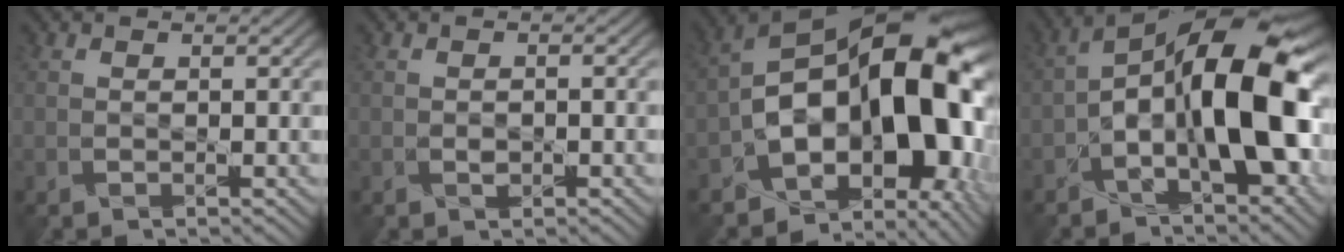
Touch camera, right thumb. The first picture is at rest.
{"total": 1.2, "force": [-0.6, 0.9, 0.6], "torque": [-0.009, -0.001, -0.003]}
{"total": 18.7, "force": [-2.6, 11.6, 14.5], "torque": [-0.214, -0.005, -0.032]}
{"total": 16.4, "force": [-1.9, 7.4, 14.5], "torque": [-0.221, 0.033, -0.042]}